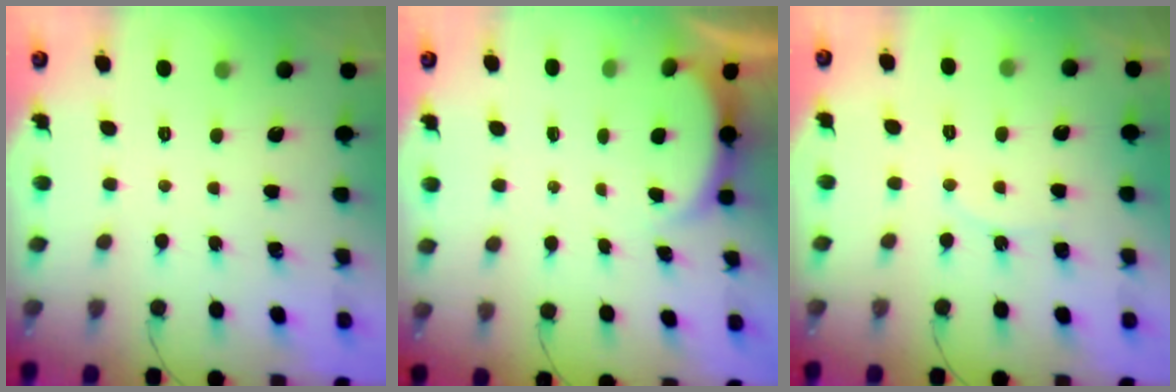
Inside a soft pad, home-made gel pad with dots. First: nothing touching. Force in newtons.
{"total": 2.6, "press": 2.6, "slide": 0.6}
{"total": 5.9, "press": 5.8, "slide": 0.6}